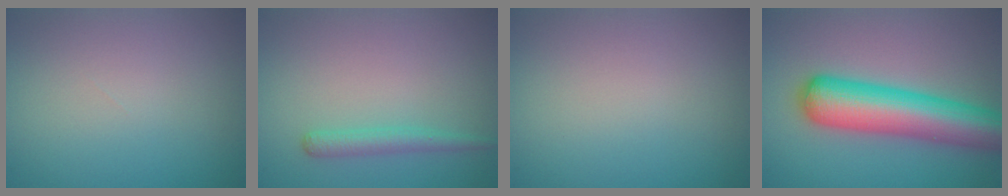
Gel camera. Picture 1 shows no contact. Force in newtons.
{"total": 1.7, "press": 1.7, "slide": 0.1}
{"total": 0.0}
{"total": 8.7, "press": 8.7, "slide": 0.3}